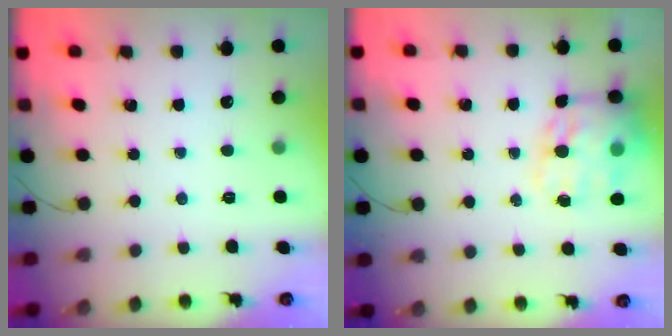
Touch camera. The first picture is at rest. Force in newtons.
{"total": 16.5, "press": 16.1, "slide": 3.6}